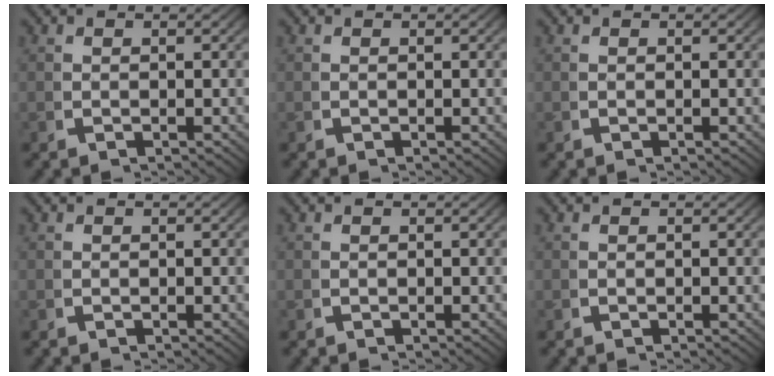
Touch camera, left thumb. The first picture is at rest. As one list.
[{"total": 0.0}, {"total": 0.0}, {"total": 0.0}, {"total": 0.0}, {"total": 0.0}]